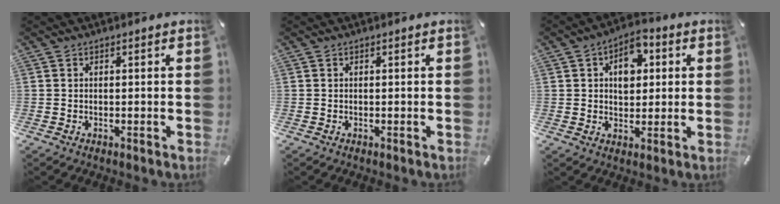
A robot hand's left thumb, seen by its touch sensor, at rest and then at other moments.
{"total": 0.0}
{"total": 8.4, "force": [2.0, 6.0, 5.5], "torque": [-0.068, 0.000, 0.029]}